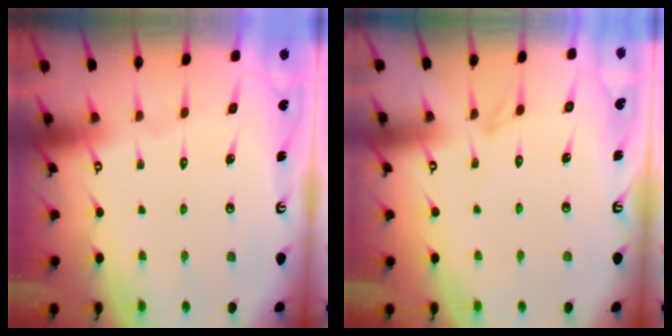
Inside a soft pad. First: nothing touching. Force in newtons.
{"total": 2.8, "press": 2.8, "slide": 0.3}